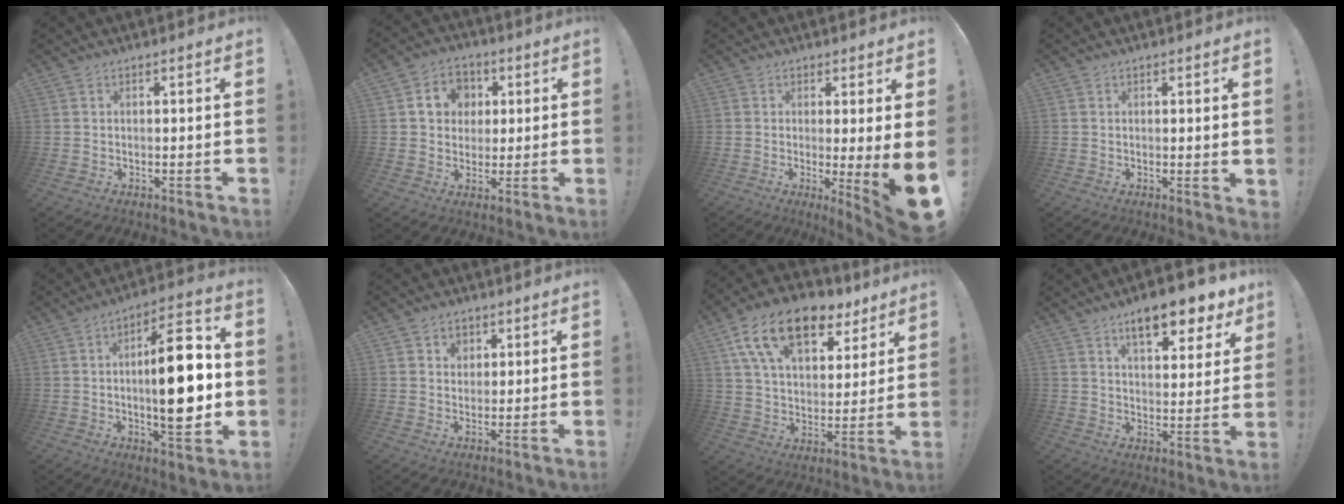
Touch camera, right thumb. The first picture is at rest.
{"total": 9.9, "force": [2.8, 8.6, 4.0], "torque": [-0.062, 0.001, 0.058]}
{"total": 7.4, "force": [0.0, -0.4, 7.4], "torque": [-0.097, -0.025, 0.000]}
{"total": 1.4, "force": [0.9, 0.1, 1.1], "torque": [-0.009, -0.005, 0.013]}
{"total": 19.0, "force": [-0.1, 7.2, 17.6], "torque": [-0.268, 0.003, -0.003]}
{"total": 4.1, "force": [1.9, 3.5, 1.1], "torque": [-0.002, -0.009, 0.031]}
{"total": 18.9, "force": [11.2, 10.2, 11.3], "torque": [-0.192, -0.054, 0.200]}
{"total": 12.6, "force": [8.5, 4.0, 8.4], "torque": [-0.115, -0.057, 0.139]}